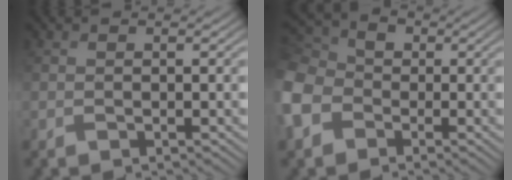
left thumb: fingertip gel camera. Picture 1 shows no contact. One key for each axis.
{"total": 9.1, "fx": -3.0, "fy": 7.3, "fz": 4.7, "tx": -0.165, "ty": -0.009, "tz": -0.077}